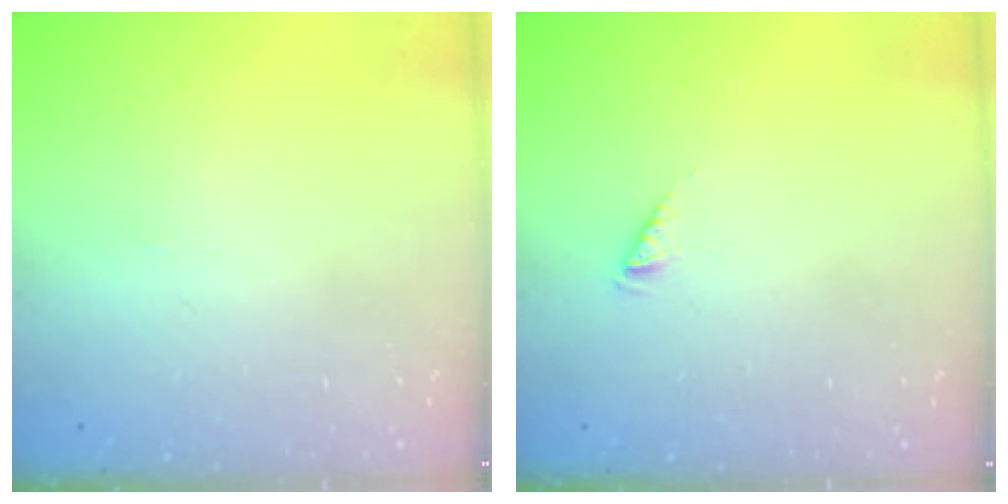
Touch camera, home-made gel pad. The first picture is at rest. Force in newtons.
{"total": 0.8, "press": 0.8, "slide": 0.2}